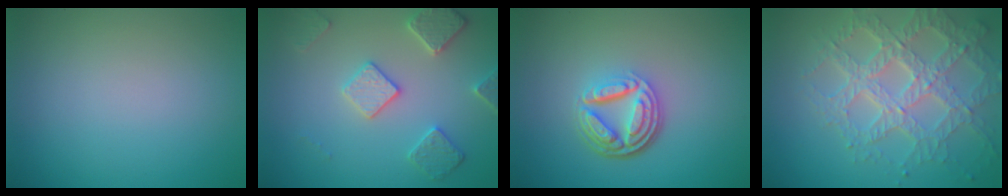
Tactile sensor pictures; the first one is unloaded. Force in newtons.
{"total": 3.7, "press": 3.4, "slide": 1.5}
{"total": 5.1, "press": 3.6, "slide": 3.6}
{"total": 7.1, "press": 5.1, "slide": 4.9}